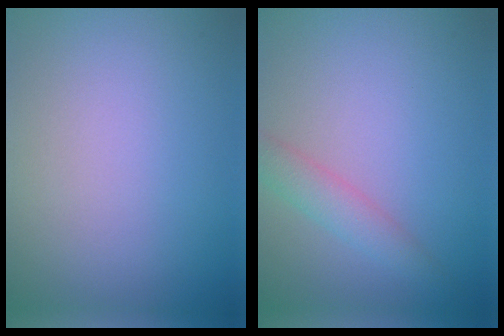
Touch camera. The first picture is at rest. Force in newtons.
{"total": 2.3, "press": 2.3, "slide": 0.0}